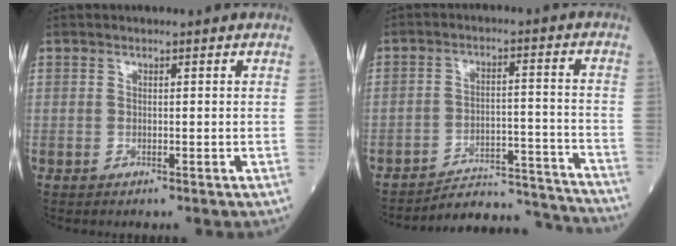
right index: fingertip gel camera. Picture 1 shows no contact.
{"total": 13.7, "force": [-13.7, 0.6, 0.4], "torque": [0.010, 0.035, -0.190]}